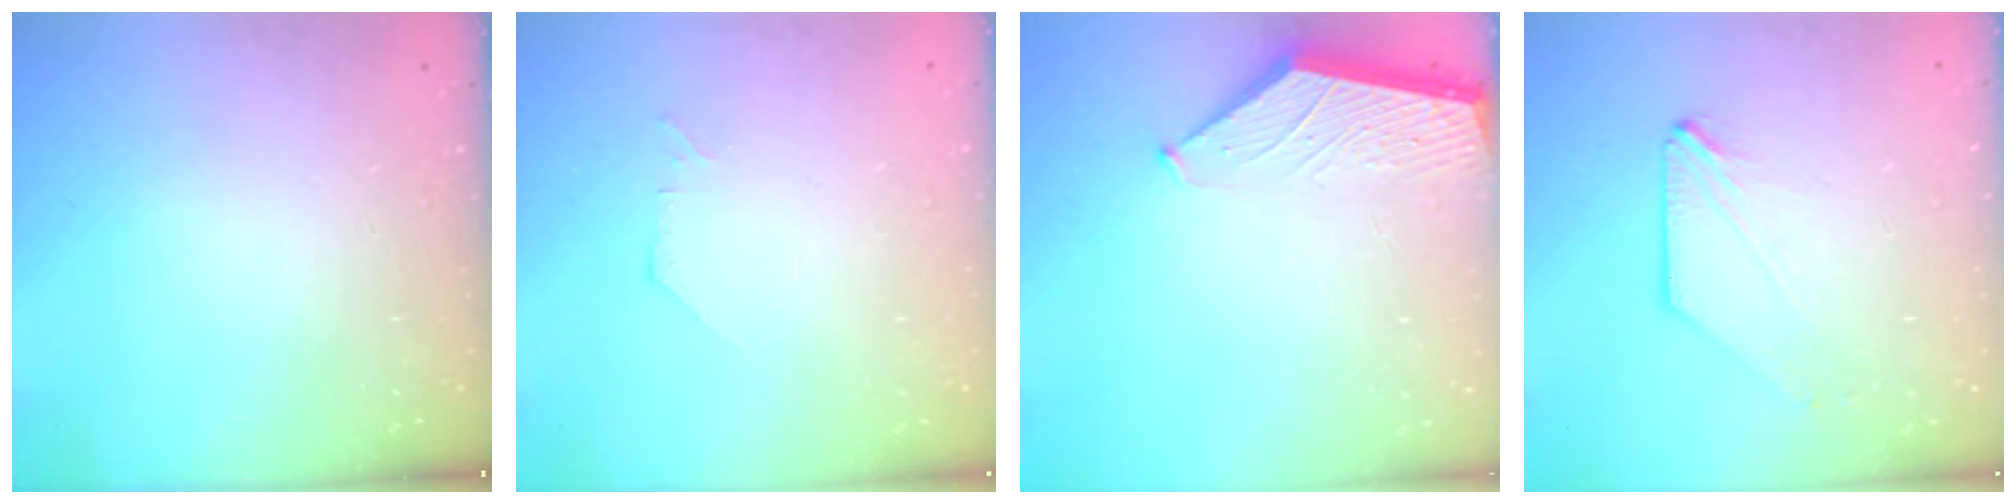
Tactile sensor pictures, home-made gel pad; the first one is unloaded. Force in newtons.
{"total": 0.0}
{"total": 1.8, "press": 1.8, "slide": 0.2}
{"total": 0.0}